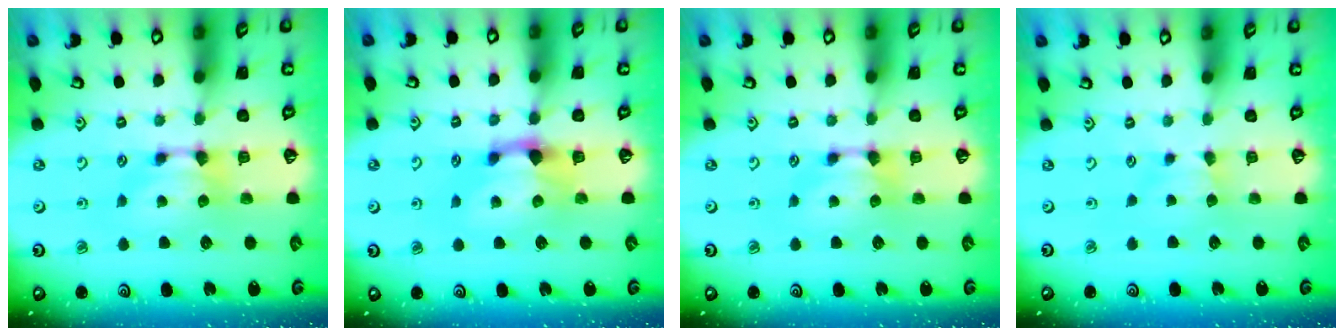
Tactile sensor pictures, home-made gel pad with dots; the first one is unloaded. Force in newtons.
{"total": 1.9, "press": 1.1, "slide": 1.5}
{"total": 0.0}
{"total": 1.6, "press": 1.5, "slide": 0.4}